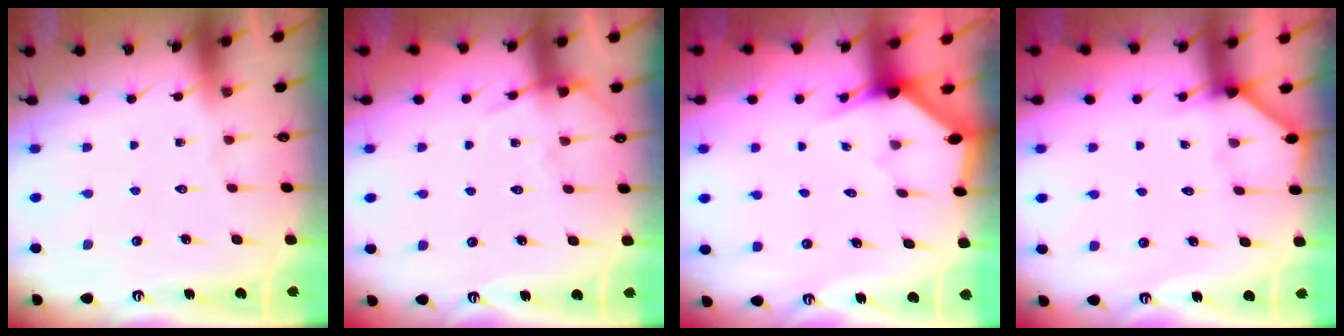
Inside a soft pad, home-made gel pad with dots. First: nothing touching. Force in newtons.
{"total": 5.8, "press": 5.8, "slide": 0.7}
{"total": 2.3, "press": 2.3, "slide": 0.1}
{"total": 2.9, "press": 2.9, "slide": 0.3}